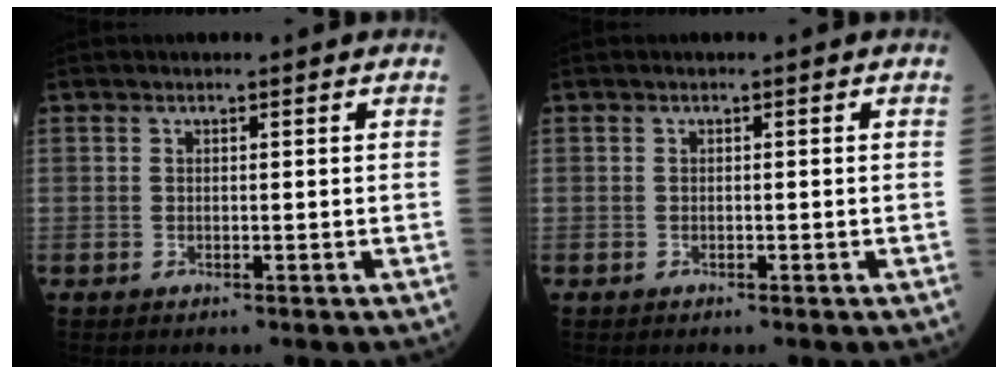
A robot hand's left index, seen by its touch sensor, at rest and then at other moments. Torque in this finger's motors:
{"motor_torque": [-0.42, -0.15, -0.11, -0.01]}